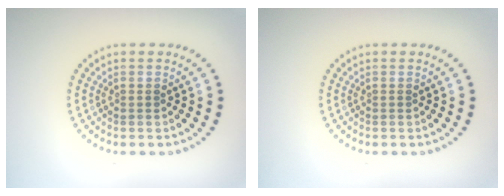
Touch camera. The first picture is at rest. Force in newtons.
{"total": 0.0}